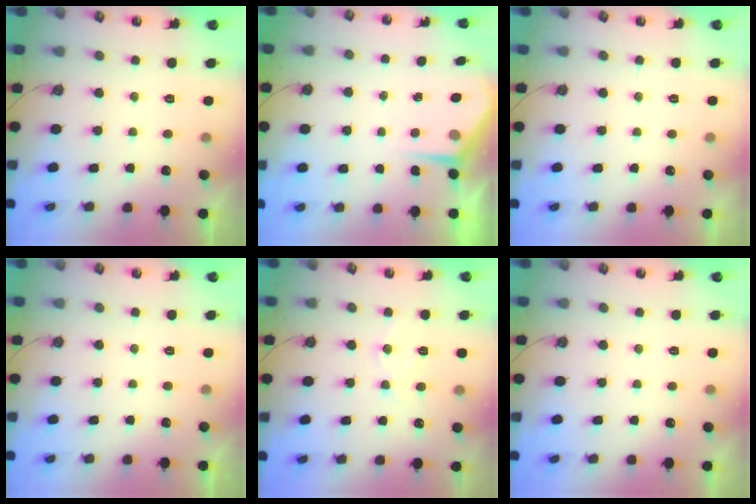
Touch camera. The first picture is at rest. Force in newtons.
{"total": 3.5, "press": 3.5, "slide": 0.5}
{"total": 2.6, "press": 2.6, "slide": 0.5}
{"total": 0.0}
{"total": 6.1, "press": 6.1, "slide": 0.5}
{"total": 2.5, "press": 2.5, "slide": 0.4}